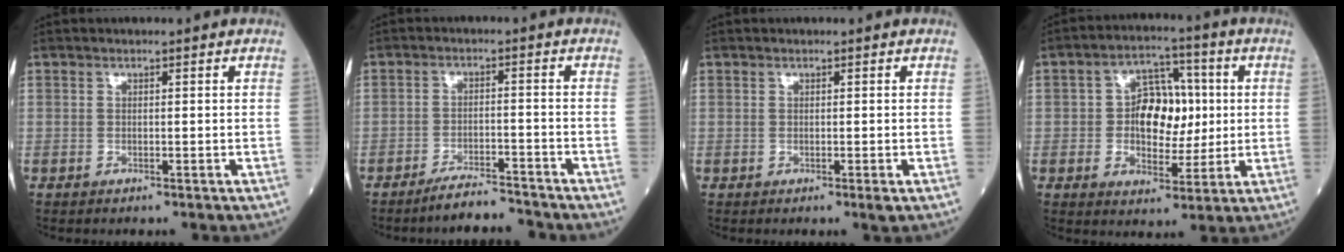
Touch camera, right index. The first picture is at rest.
{"total": 5.2, "force": [-4.9, 0.3, 1.6], "torque": [-0.029, -0.012, -0.087]}
{"total": 0.8, "force": [-0.4, -0.1, 0.7], "torque": [-0.009, -0.002, -0.004]}
{"total": 9.5, "force": [0.5, 5.9, 7.5], "torque": [-0.117, 0.024, 0.012]}